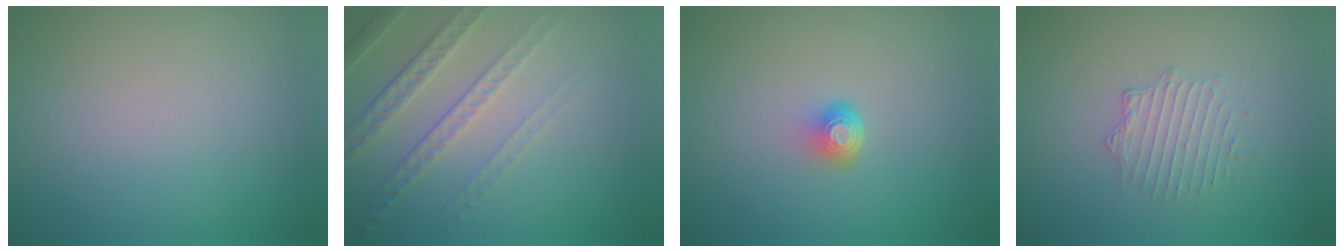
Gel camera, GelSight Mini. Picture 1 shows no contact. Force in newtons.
{"total": 4.6, "press": 3.3, "slide": 3.3}
{"total": 1.9, "press": 1.3, "slide": 1.4}
{"total": 1.7, "press": 1.1, "slide": 1.3}